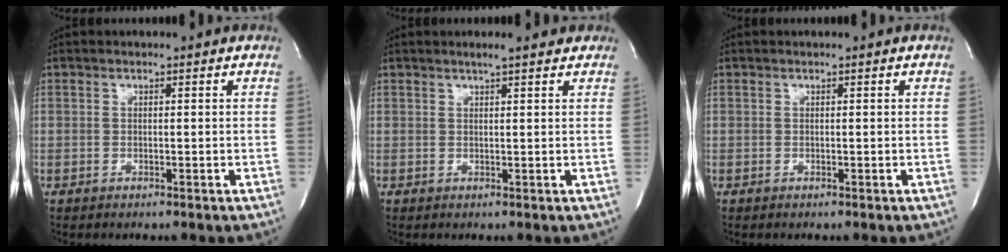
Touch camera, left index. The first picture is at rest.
{"total": 4.0, "force": [3.2, 0.7, 2.2], "torque": [-0.031, 0.013, 0.039]}
{"total": 0.0}